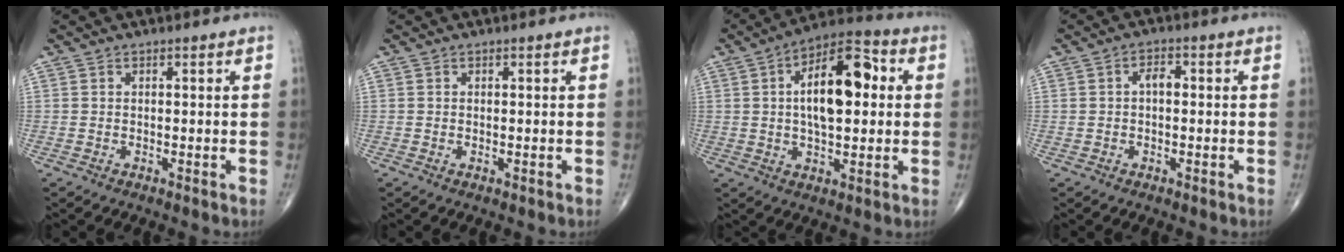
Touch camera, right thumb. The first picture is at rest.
{"total": 0.0}
{"total": 15.6, "force": [2.4, 7.4, 13.6], "torque": [-0.200, 0.019, 0.030]}
{"total": 2.5, "force": [0.1, 1.5, 2.0], "torque": [-0.029, 0.009, -0.004]}